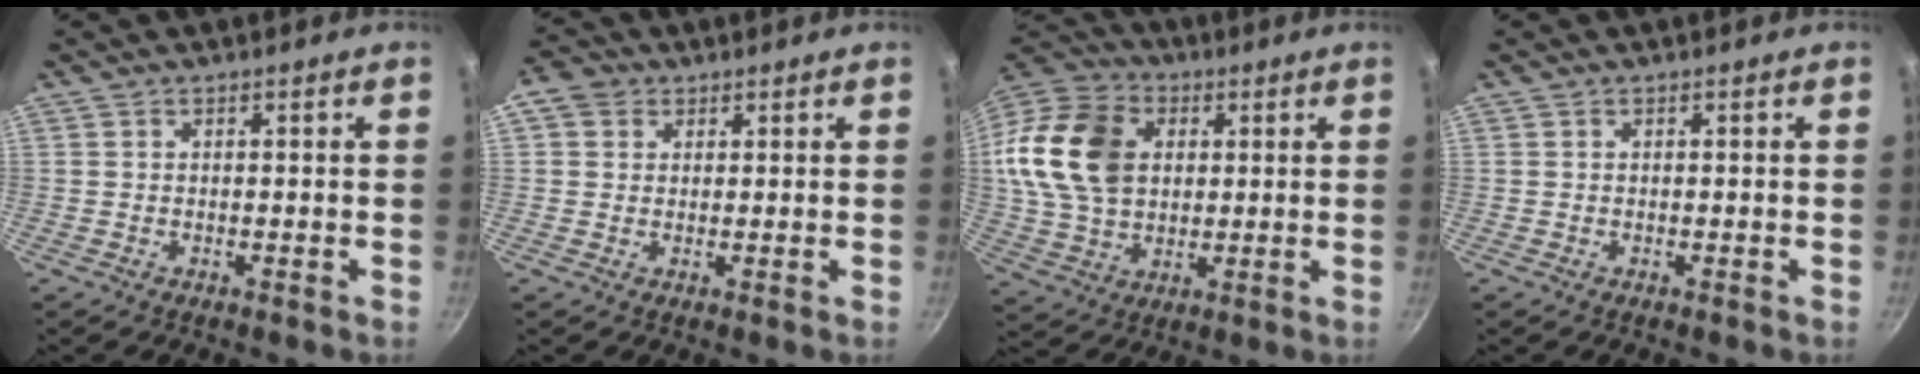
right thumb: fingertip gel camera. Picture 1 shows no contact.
{"total": 4.1, "force": [1.4, 3.5, 1.6], "torque": [-0.008, 0.001, 0.016]}
{"total": 19.4, "force": [3.6, 14.3, 12.6], "torque": [-0.228, 0.013, 0.062]}
{"total": 0.0}